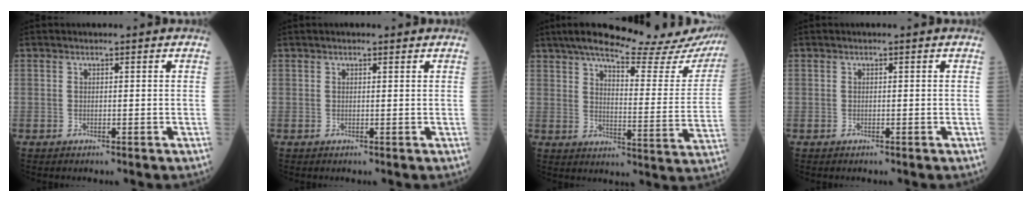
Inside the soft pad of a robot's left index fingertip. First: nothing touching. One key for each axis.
{"total": 1.8, "fx": 1.5, "fy": 0.5, "fz": 0.9, "tx": -0.015, "ty": 0.018, "tz": 0.020}
{"total": 28.1, "fx": 25.0, "fy": 3.7, "fz": 12.3, "tx": -0.184, "ty": -0.062, "tz": 0.309}
{"total": 0.0}